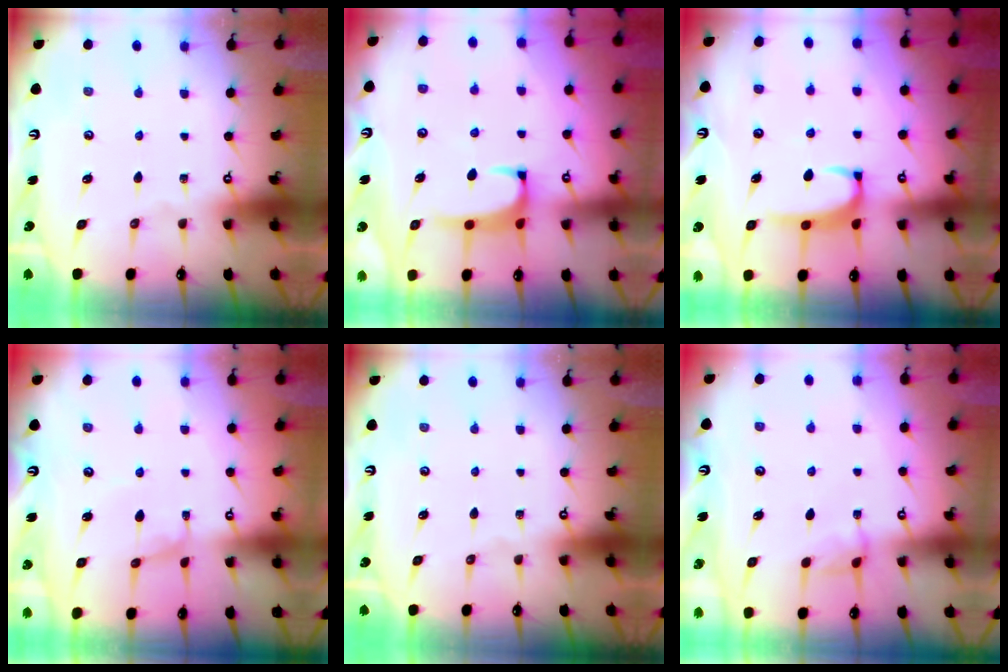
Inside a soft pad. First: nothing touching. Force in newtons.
{"total": 0.7, "press": 0.4, "slide": 0.6}
{"total": 2.2, "press": 2.1, "slide": 0.7}
{"total": 0.7, "press": 0.5, "slide": 0.4}
{"total": 0.0}
{"total": 2.7, "press": 2.7, "slide": 0.2}